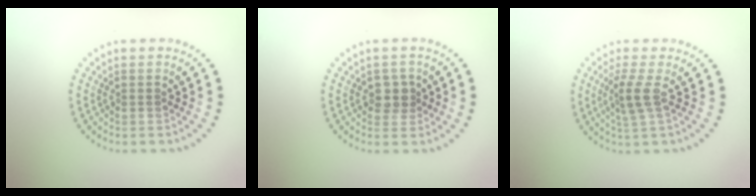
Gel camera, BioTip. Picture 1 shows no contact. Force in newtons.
{"total": 1.8, "press": 1.6, "slide": 0.9}
{"total": 2.2, "press": 1.8, "slide": 1.4}